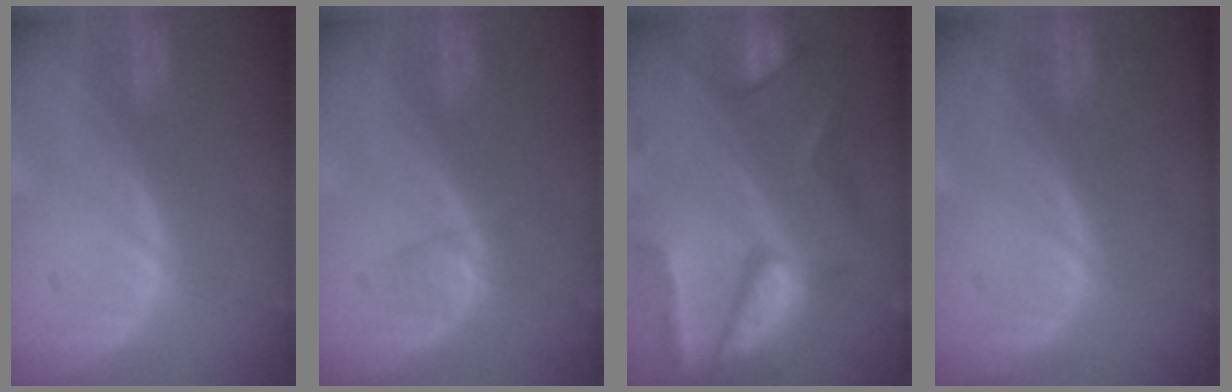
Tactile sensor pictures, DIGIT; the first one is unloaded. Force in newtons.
{"total": 2.2, "press": 2.0, "slide": 0.9}
{"total": 10.4, "press": 8.8, "slide": 5.5}
{"total": 0.0}